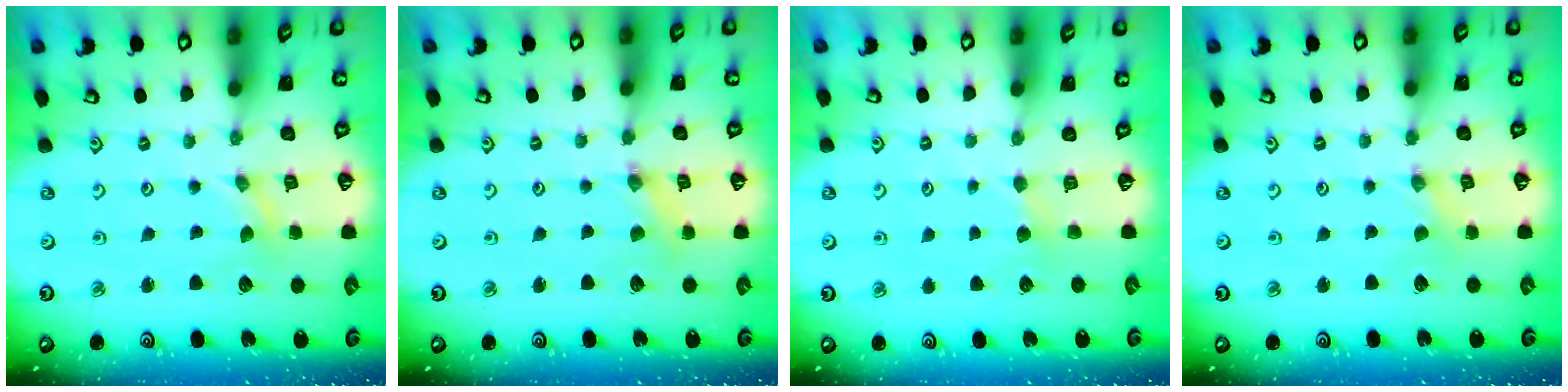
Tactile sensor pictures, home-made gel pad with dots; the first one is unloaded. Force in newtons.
{"total": 1.6, "press": 1.6, "slide": 0.3}
{"total": 3.2, "press": 3.1, "slide": 0.5}
{"total": 0.0}